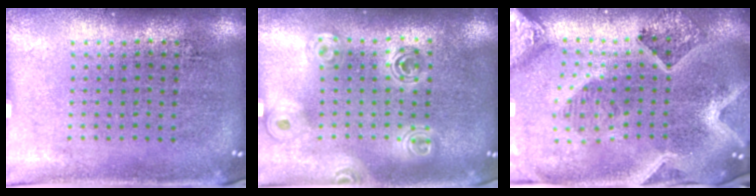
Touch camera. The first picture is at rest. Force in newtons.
{"total": 1.7, "press": 1.5, "slide": 0.7}
{"total": 3.2, "press": 2.7, "slide": 1.7}